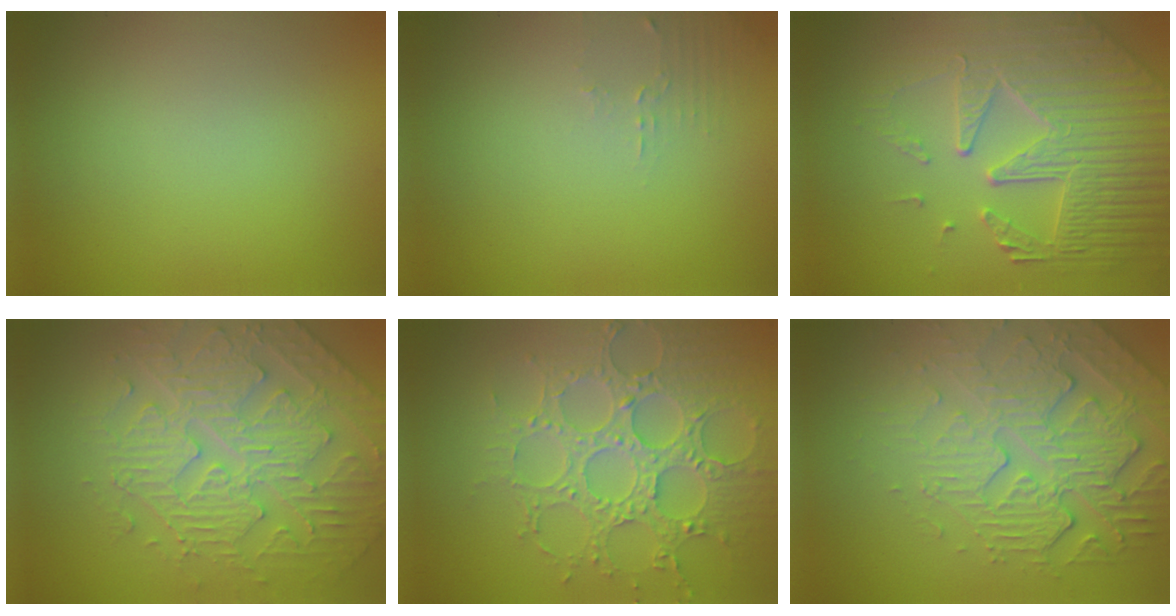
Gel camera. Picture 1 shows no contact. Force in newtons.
{"total": 1.2, "press": 1.2, "slide": 0.4}
{"total": 7.8, "press": 5.9, "slide": 5.0}
{"total": 5.0, "press": 4.9, "slide": 0.8}
{"total": 6.9, "press": 5.8, "slide": 3.7}
{"total": 5.2, "press": 4.7, "slide": 2.2}